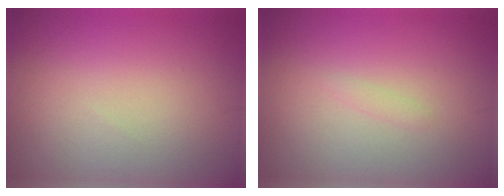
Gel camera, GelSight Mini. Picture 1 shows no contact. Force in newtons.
{"total": 0.5, "press": 0.5, "slide": 0.0}